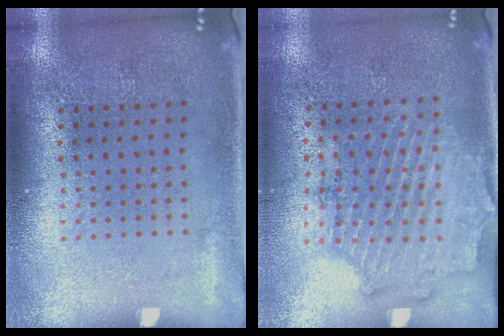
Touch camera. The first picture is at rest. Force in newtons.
{"total": 1.8, "press": 1.6, "slide": 0.7}